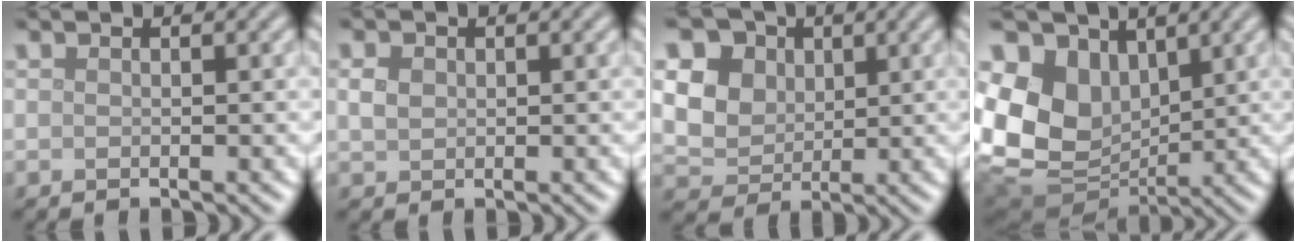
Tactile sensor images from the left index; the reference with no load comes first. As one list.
[{"total": 1.5, "force": [0.3, 1.2, 0.8], "torque": [-0.017, 0.003, 0.006]}, {"total": 10.1, "force": [3.8, 8.0, 4.8], "torque": [-0.115, 0.028, 0.061]}, {"total": 11.5, "force": [2.4, 8.8, 7.1], "torque": [-0.173, -0.005, 0.046]}]